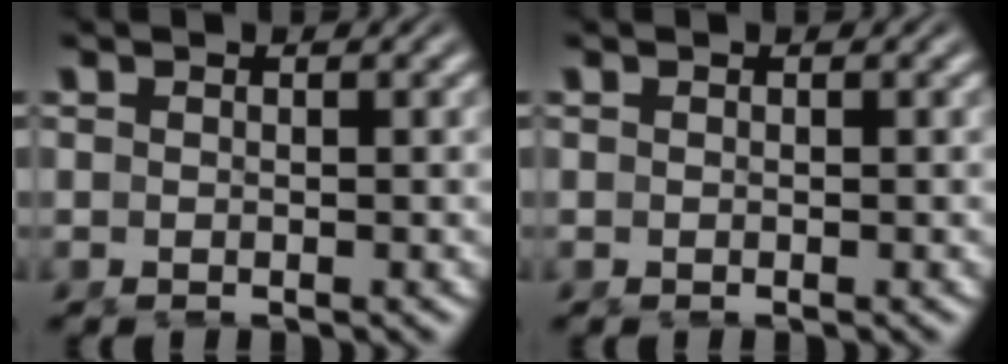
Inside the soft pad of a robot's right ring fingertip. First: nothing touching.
{"total": 0.0}